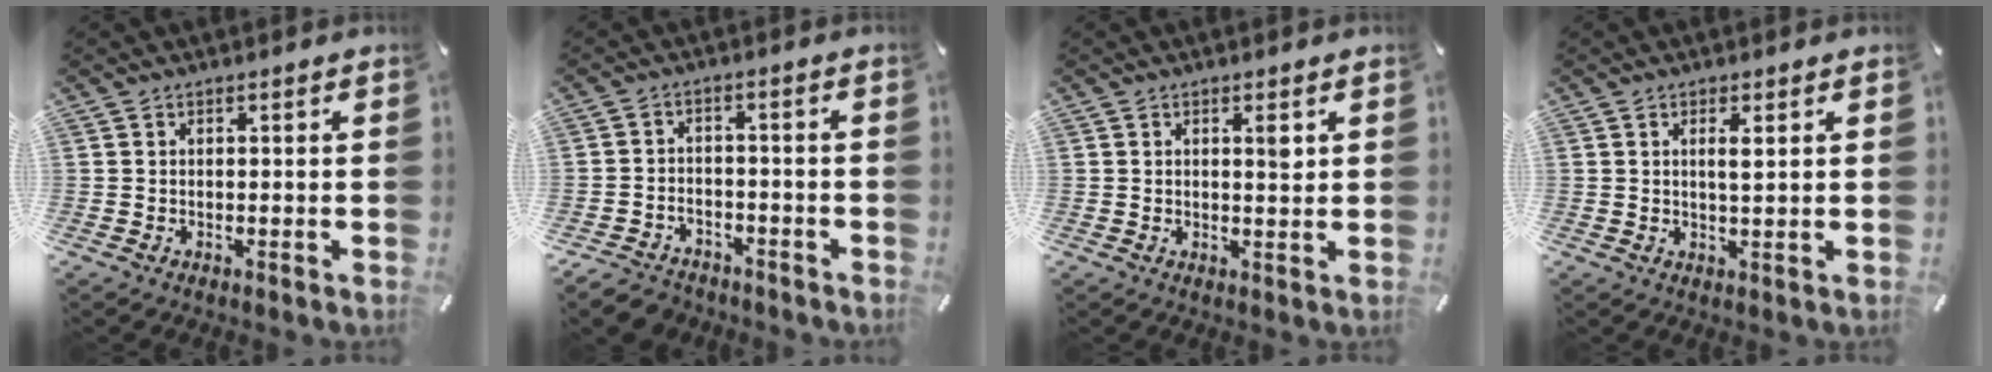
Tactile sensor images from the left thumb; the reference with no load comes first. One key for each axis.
{"total": 4.5, "fx": -3.6, "fy": 2.6, "fz": 1.0, "tx": -0.027, "ty": 0.016, "tz": -0.073}
{"total": 2.6, "fx": 1.0, "fy": 0.8, "fz": 2.3, "tx": -0.033, "ty": -0.004, "tz": 0.012}
{"total": 2.8, "fx": 0.8, "fy": 0.7, "fz": 2.6, "tx": -0.046, "ty": 0.000, "tz": 0.010}